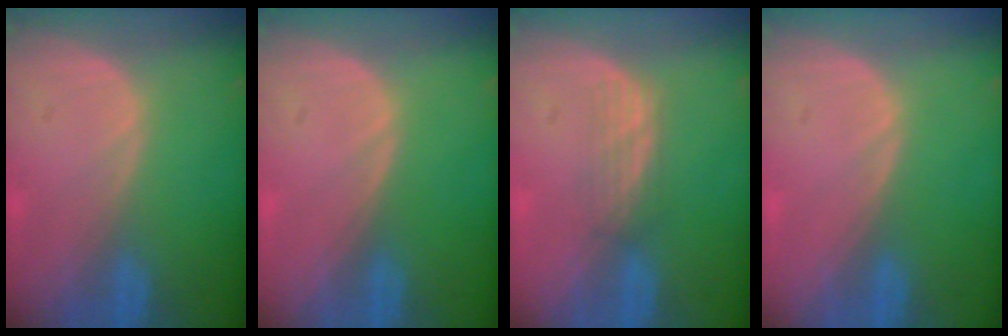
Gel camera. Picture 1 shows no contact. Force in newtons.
{"total": 0.0}
{"total": 2.9, "press": 2.6, "slide": 1.4}
{"total": 0.0}